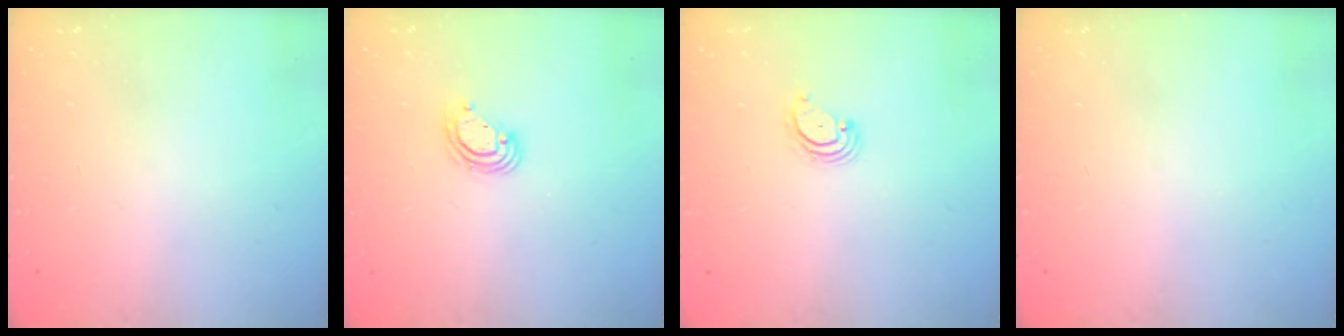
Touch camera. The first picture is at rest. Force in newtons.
{"total": 5.7, "press": 5.7, "slide": 0.5}
{"total": 2.7, "press": 2.7, "slide": 0.3}
{"total": 0.0}